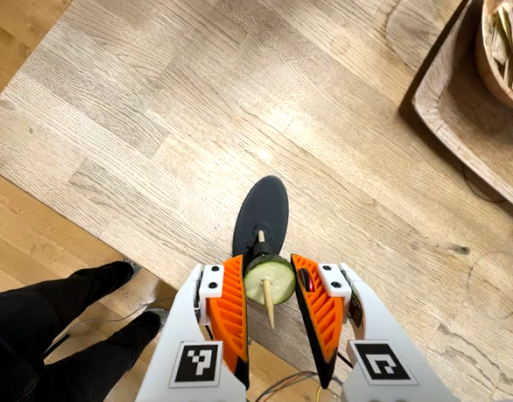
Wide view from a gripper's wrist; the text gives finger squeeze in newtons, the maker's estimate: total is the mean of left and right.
{"total": 9.6, "left": 9.8, "right": 9.4}